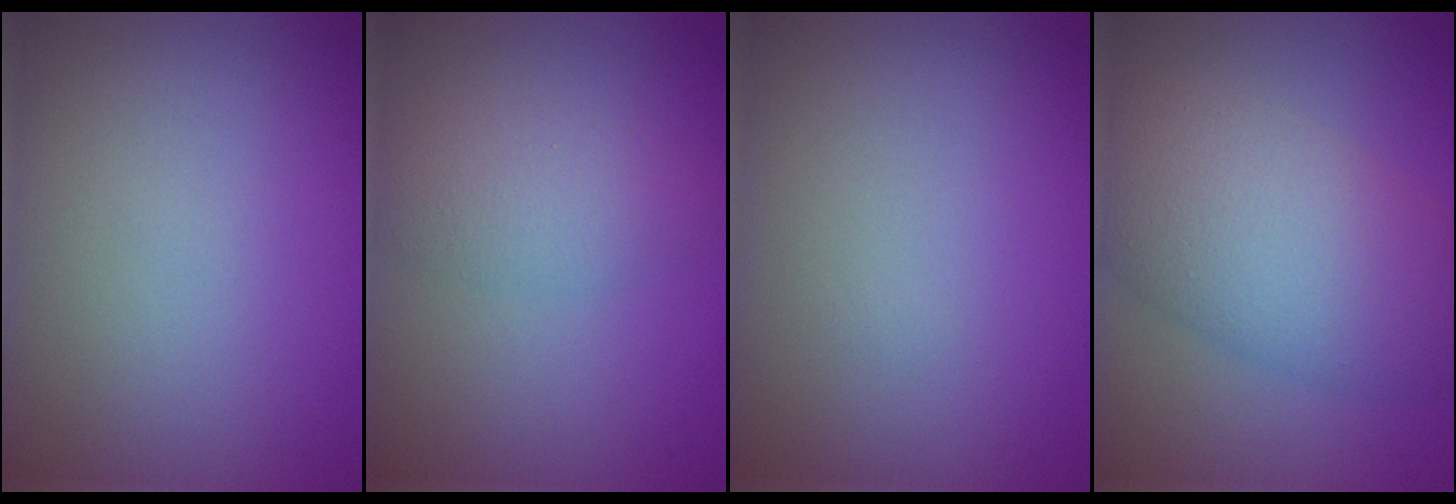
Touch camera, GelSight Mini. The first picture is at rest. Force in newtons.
{"total": 3.0, "press": 3.0, "slide": 0.1}
{"total": 0.0}
{"total": 8.4, "press": 8.3, "slide": 0.4}